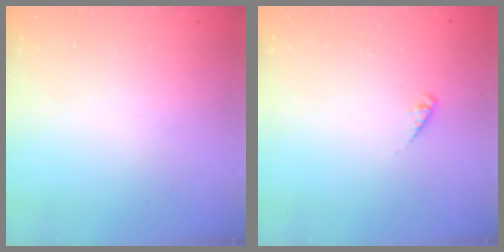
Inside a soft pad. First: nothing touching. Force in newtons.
{"total": 1.9, "press": 1.8, "slide": 0.4}